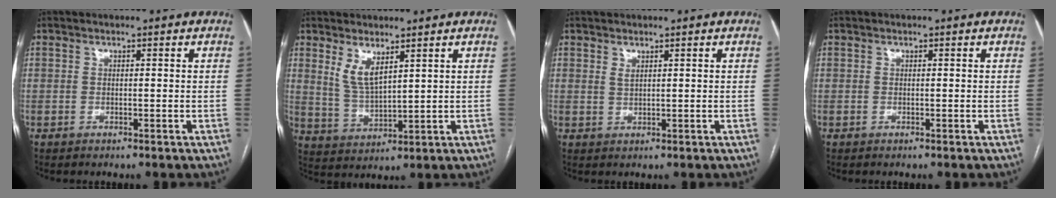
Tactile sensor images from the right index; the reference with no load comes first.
{"total": 5.1, "force": [3.1, 1.4, 3.7], "torque": [-0.081, -0.014, 0.072]}
{"total": 1.0, "force": [0.7, 0.2, 0.6], "torque": [-0.013, -0.004, 0.017]}
{"total": 0.0}